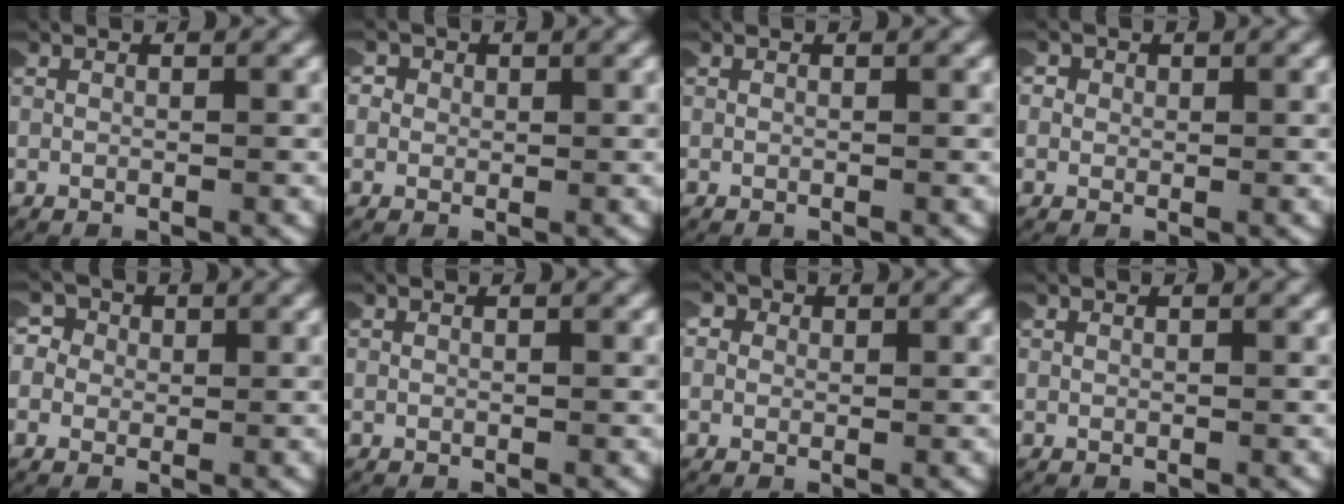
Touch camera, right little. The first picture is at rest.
{"total": 2.7, "force": [0.4, 2.6, 0.7], "torque": [-0.025, 0.004, -0.006]}
{"total": 0.0}
{"total": 2.2, "force": [0.3, 2.1, 0.5], "torque": [-0.019, 0.004, -0.006]}
{"total": 5.4, "force": [0.8, 4.9, 2.0], "torque": [-0.059, 0.000, -0.002]}
{"total": 0.0}
{"total": 3.2, "force": [0.9, 2.9, 1.0], "torque": [-0.031, 0.009, -0.001]}
{"total": 0.0}